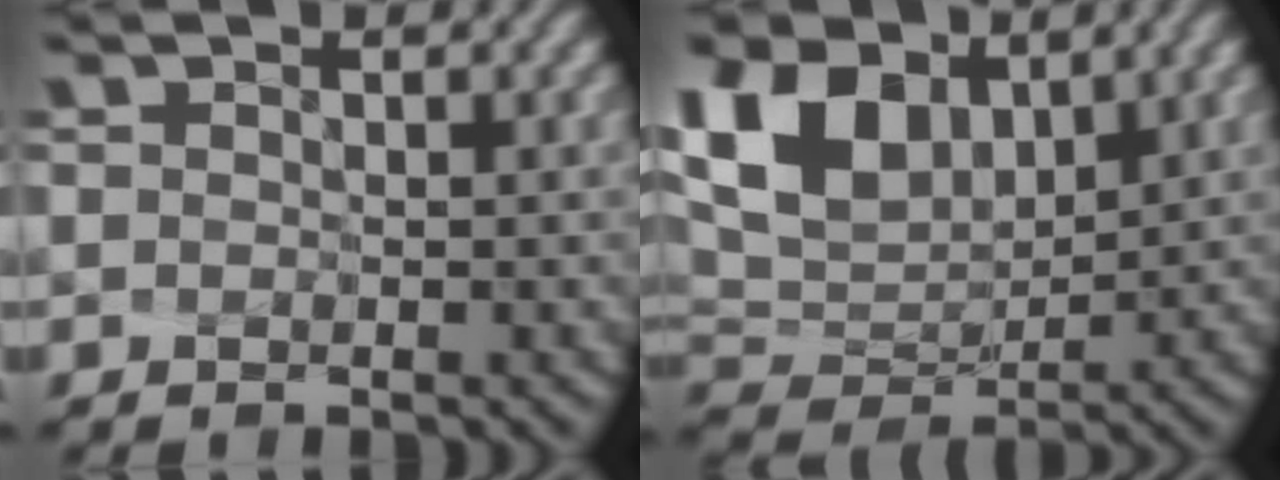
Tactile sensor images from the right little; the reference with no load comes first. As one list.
[{"total": 7.2, "force": [3.5, 4.5, 4.4], "torque": [-0.116, 0.007, 0.074]}]